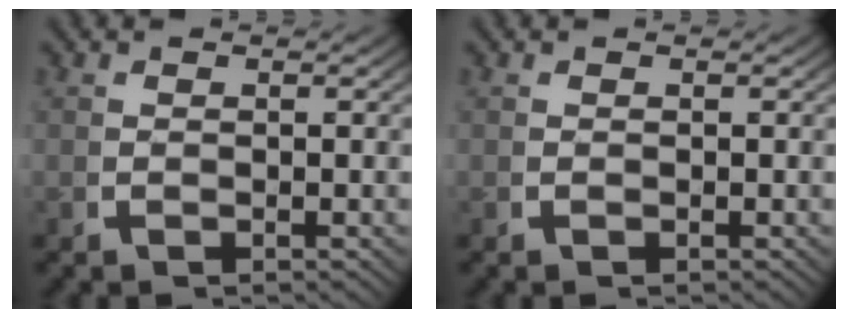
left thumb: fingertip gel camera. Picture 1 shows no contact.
{"total": 0.0}